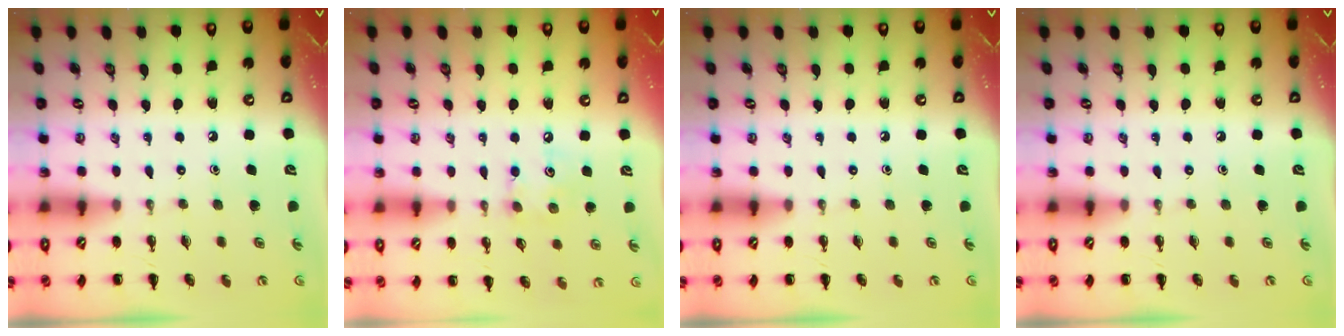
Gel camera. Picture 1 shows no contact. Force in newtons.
{"total": 5.8, "press": 5.7, "slide": 0.7}
{"total": 0.0}
{"total": 0.0}